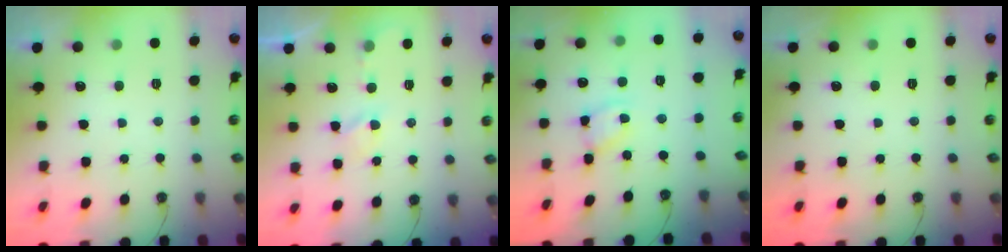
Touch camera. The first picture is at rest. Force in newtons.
{"total": 2.7, "press": 2.6, "slide": 0.4}
{"total": 4.8, "press": 4.8, "slide": 0.3}
{"total": 0.0}